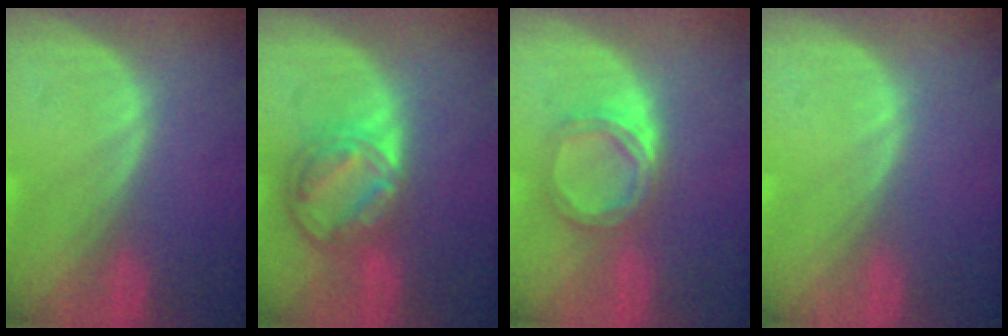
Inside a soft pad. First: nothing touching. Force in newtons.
{"total": 8.6, "press": 7.2, "slide": 4.6}
{"total": 4.8, "press": 4.8, "slide": 0.3}
{"total": 0.0}